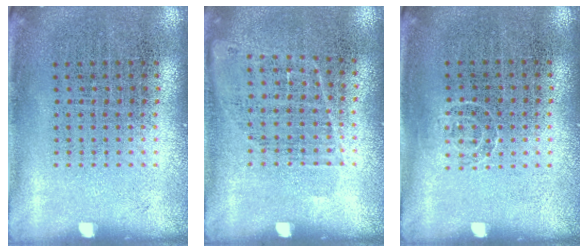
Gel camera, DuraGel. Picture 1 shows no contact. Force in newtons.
{"total": 0.9, "press": 0.7, "slide": 0.5}
{"total": 0.6, "press": 0.4, "slide": 0.4}